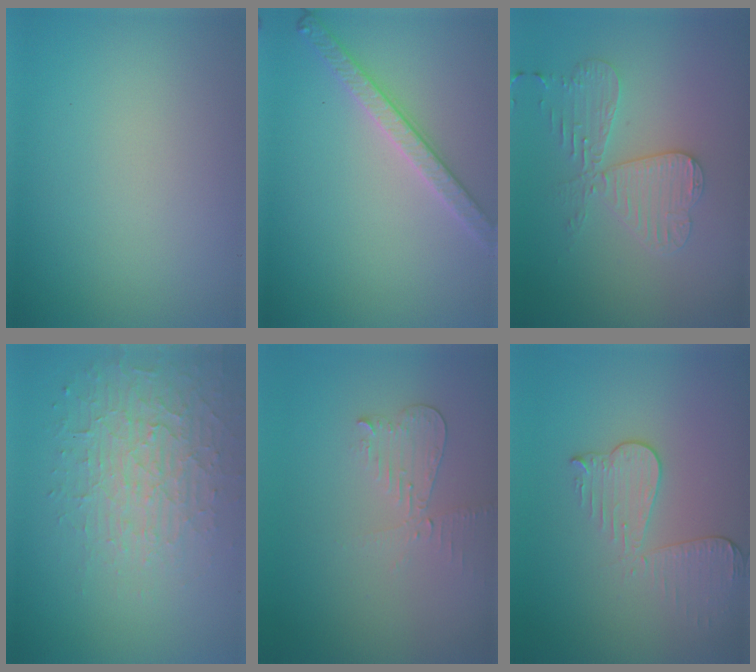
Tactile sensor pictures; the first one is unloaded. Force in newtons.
{"total": 2.8, "press": 2.8, "slide": 0.7}
{"total": 4.2, "press": 3.7, "slide": 2.0}
{"total": 3.6, "press": 3.3, "slide": 1.6}
{"total": 2.2, "press": 2.2, "slide": 0.2}
{"total": 3.6, "press": 3.1, "slide": 1.8}